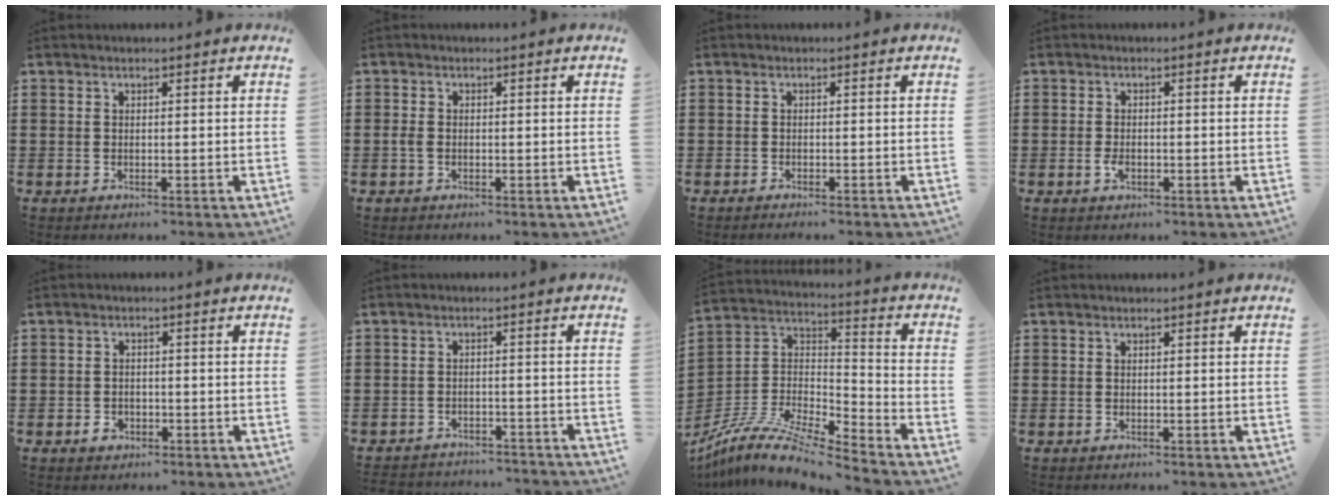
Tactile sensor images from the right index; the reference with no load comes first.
{"total": 1.2, "force": [-0.4, 0.8, 0.9], "torque": [-0.027, -0.003, -0.009]}
{"total": 0.8, "force": [-0.8, -0.1, 0.1], "torque": [-0.004, -0.003, -0.015]}
{"total": 1.8, "force": [-0.6, 0.8, 1.5], "torque": [-0.037, -0.007, -0.012]}
{"total": 1.7, "force": [-0.9, 1.1, 0.8], "torque": [-0.019, -0.004, -0.018]}
{"total": 2.8, "force": [-2.8, 0.2, 0.0], "torque": [-0.007, -0.002, -0.060]}
{"total": 9.9, "force": [-8.6, 1.8, 4.5], "torque": [-0.101, 0.006, -0.177]}
{"total": 0.0}